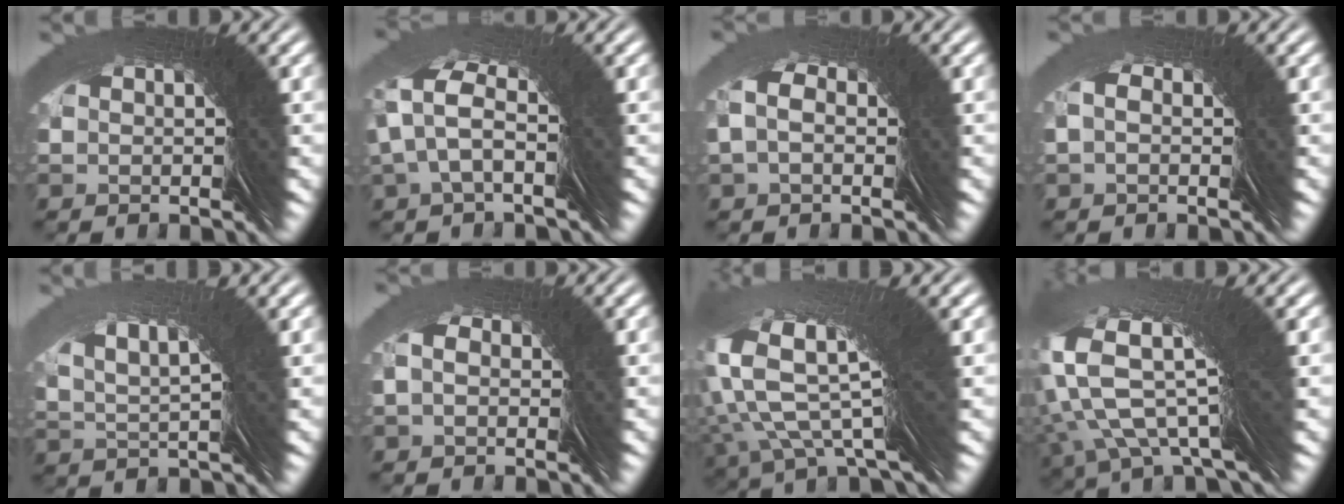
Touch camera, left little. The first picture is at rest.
{"total": 3.0, "force": [2.3, -1.6, -0.8], "torque": [0.000, 0.035, 0.031]}
{"total": 1.6, "force": [1.5, 0.3, 0.5], "torque": [-0.002, 0.021, 0.019]}
{"total": 0.9, "force": [0.9, -0.1, 0.2], "torque": [0.007, 0.016, 0.010]}
{"total": 6.7, "force": [4.9, -4.5, -0.4], "torque": [0.032, 0.054, 0.063]}
{"total": 1.3, "force": [1.2, 0.4, 0.3], "torque": [0.004, 0.018, 0.014]}
{"total": 5.8, "force": [4.2, -3.2, 2.5], "torque": [-0.059, 0.064, 0.052]}
{"total": 5.5, "force": [3.6, -2.5, 3.2], "torque": [-0.050, 0.062, 0.042]}